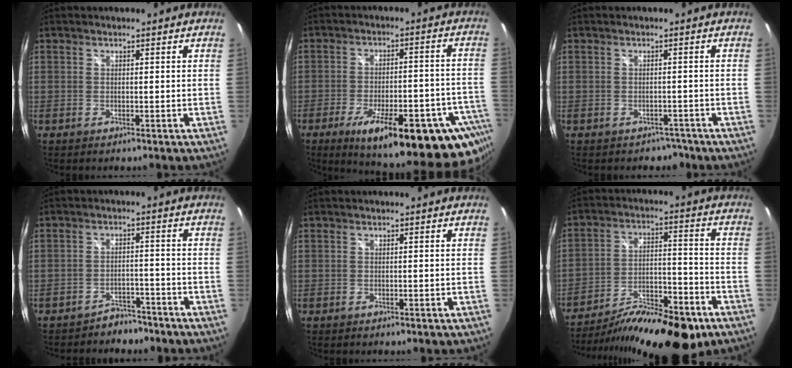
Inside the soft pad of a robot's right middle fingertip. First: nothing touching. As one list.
[{"total": 26.9, "force": [-16.6, 8.2, 19.5], "torque": [-0.263, -0.027, -0.220]}, {"total": 3.5, "force": [-2.6, 2.3, 0.5], "torque": [-0.006, 0.003, -0.029]}, {"total": 4.8, "force": [-4.2, 2.3, 0.5], "torque": [-0.015, 0.012, -0.060]}, {"total": 0.8, "force": [-0.5, 0.4, 0.4], "torque": [-0.006, -0.003, -0.008]}, {"total": 20.9, "force": [-15.3, 6.1, 12.8], "torque": [-0.220, -0.029, -0.235]}]